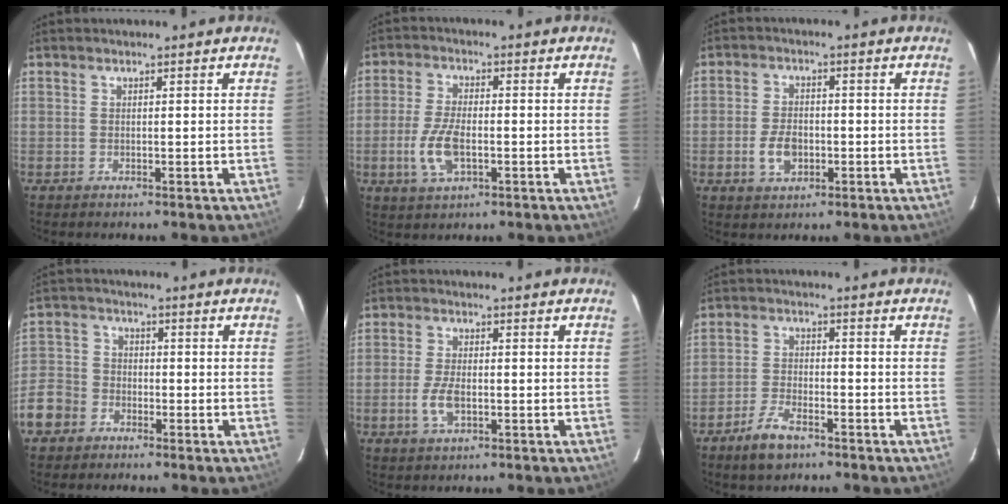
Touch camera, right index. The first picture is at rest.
{"total": 7.7, "force": [-2.1, 3.6, 6.5], "torque": [-0.144, -0.004, -0.039]}
{"total": 5.3, "force": [-1.7, 2.9, 4.1], "torque": [-0.089, -0.001, -0.029]}
{"total": 9.0, "force": [-4.8, 7.1, 2.8], "torque": [-0.073, 0.023, -0.098]}
{"total": 4.8, "force": [-1.5, 2.3, 4.0], "torque": [-0.090, -0.003, -0.027]}
{"total": 6.3, "force": [-4.4, 2.7, 3.6], "torque": [-0.094, -0.002, -0.083]}